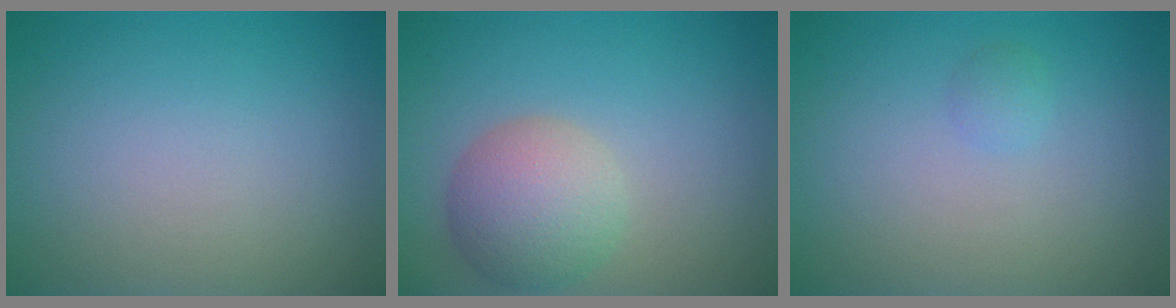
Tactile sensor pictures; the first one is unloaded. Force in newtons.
{"total": 4.8, "press": 4.8, "slide": 0.2}
{"total": 0.8, "press": 0.8, "slide": 0.0}